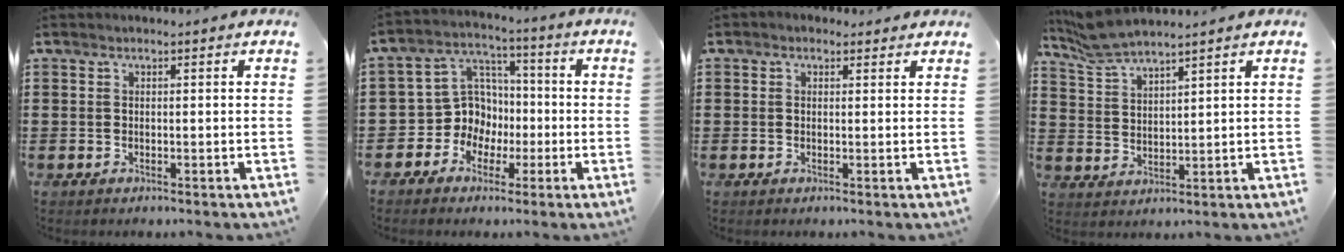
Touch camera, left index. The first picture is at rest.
{"total": 8.4, "force": [-1.6, 7.9, 2.1], "torque": [-0.077, 0.005, -0.029]}
{"total": 1.2, "force": [0.6, 1.0, 0.2], "torque": [-0.009, 0.007, 0.011]}
{"total": 5.0, "force": [4.7, 0.3, 1.6], "torque": [-0.047, -0.014, 0.086]}